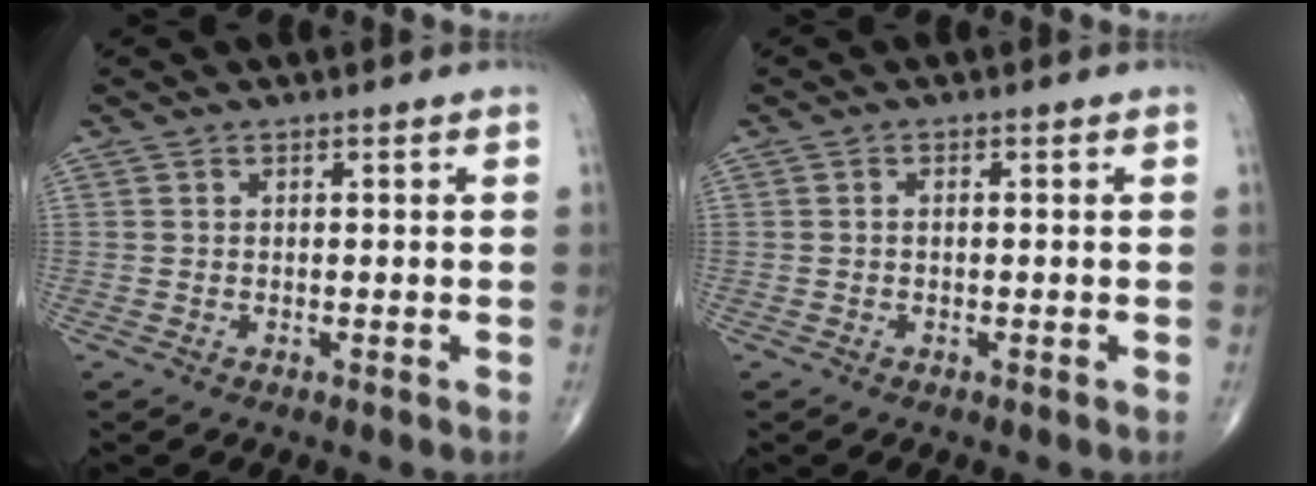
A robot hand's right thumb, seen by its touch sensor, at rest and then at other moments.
{"total": 0.6, "force": [-0.1, 0.3, 0.5], "torque": [-0.013, 0.001, -0.003]}